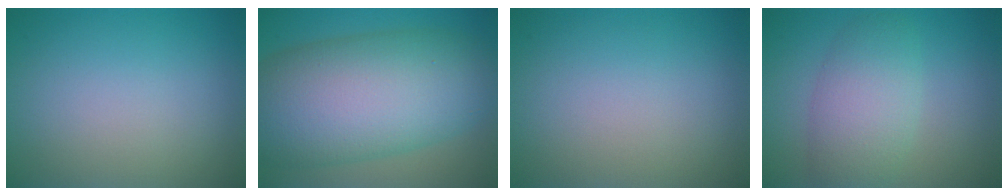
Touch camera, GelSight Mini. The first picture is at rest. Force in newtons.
{"total": 13.7, "press": 13.7, "slide": 0.5}
{"total": 0.0}
{"total": 5.0, "press": 5.0, "slide": 0.2}